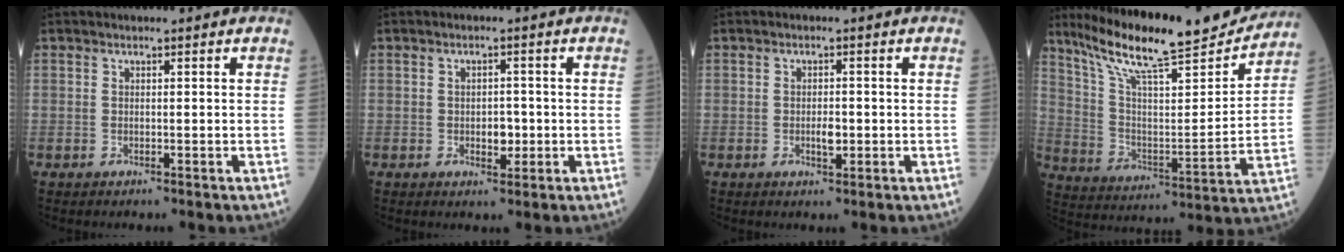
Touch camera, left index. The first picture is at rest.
{"total": 2.7, "force": [-0.6, 1.6, 2.1], "torque": [-0.028, 0.003, -0.005]}
{"total": 2.2, "force": [-0.5, 0.9, 1.9], "torque": [-0.034, 0.001, -0.006]}
{"total": 22.3, "force": [19.5, 2.2, 10.6], "torque": [-0.182, -0.013, 0.306]}